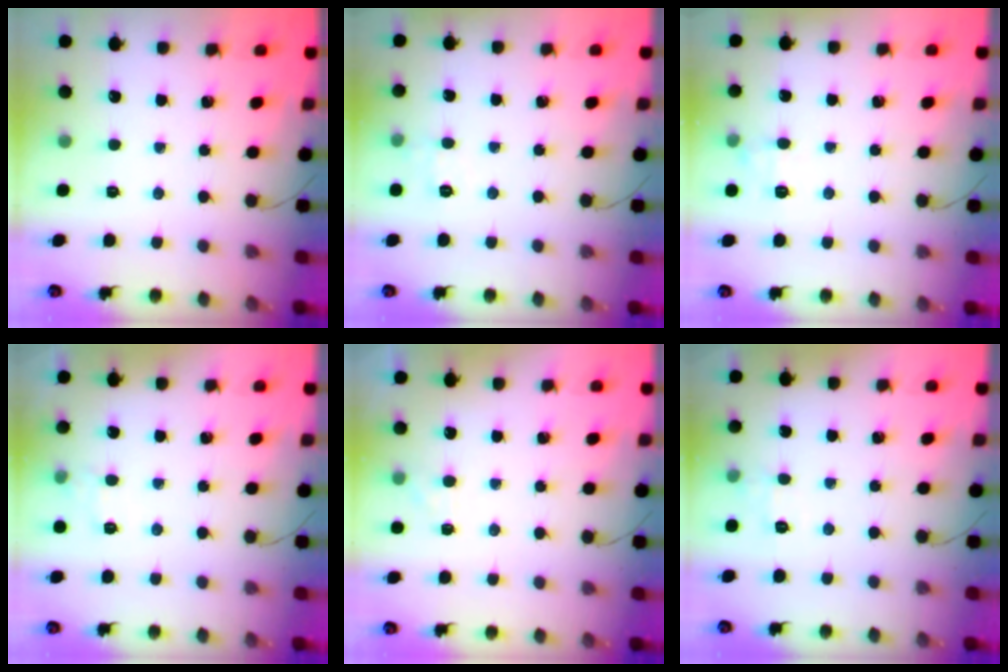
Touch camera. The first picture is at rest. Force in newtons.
{"total": 6.5, "press": 6.3, "slide": 1.4}
{"total": 7.7, "press": 7.4, "slide": 2.0}
{"total": 8.5, "press": 8.3, "slide": 1.9}
{"total": 5.0, "press": 4.9, "slide": 1.3}
{"total": 6.2, "press": 6.0, "slide": 1.5}